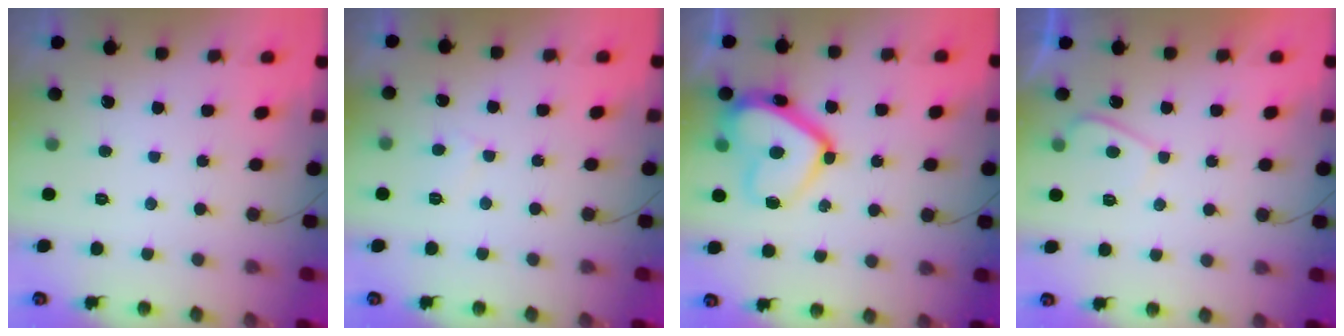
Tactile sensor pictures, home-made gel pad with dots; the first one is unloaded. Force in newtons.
{"total": 3.1, "press": 3.1, "slide": 0.3}
{"total": 16.7, "press": 16.7, "slide": 1.5}
{"total": 2.5, "press": 2.3, "slide": 0.8}